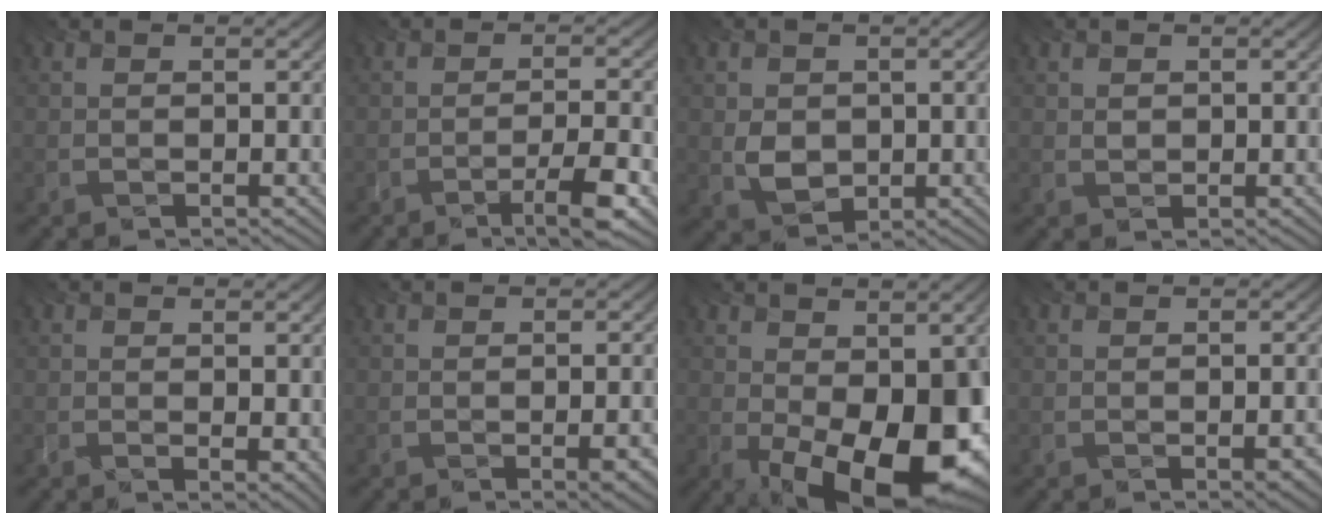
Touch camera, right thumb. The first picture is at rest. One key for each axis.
{"total": 5.2, "fx": -3.3, "fy": 0.4, "fz": 4.0, "tx": -0.057, "ty": 0.004, "tz": -0.066}
{"total": 3.7, "fx": -0.5, "fy": 3.0, "fz": 1.9, "tx": -0.050, "ty": -0.011, "tz": -0.008}
{"total": 0.7, "fx": 0.0, "fy": 0.7, "fz": 0.2, "tx": -0.005, "ty": -0.001, "tz": 0.002}
{"total": 3.0, "fx": 1.1, "fy": 1.0, "fz": 2.6, "tx": -0.037, "ty": -0.003, "tz": 0.022}
{"total": 3.1, "fx": -1.2, "fy": 0.9, "fz": 2.7, "tx": -0.026, "ty": 0.000, "tz": -0.018}
{"total": 15.8, "fx": -3.7, "fy": 8.0, "fz": 13.1, "tx": -0.167, "ty": -0.033, "tz": -0.042}
{"total": 2.7, "fx": -1.0, "fy": 1.2, "fz": 2.3, "tx": -0.024, "ty": -0.003, "tz": -0.009}